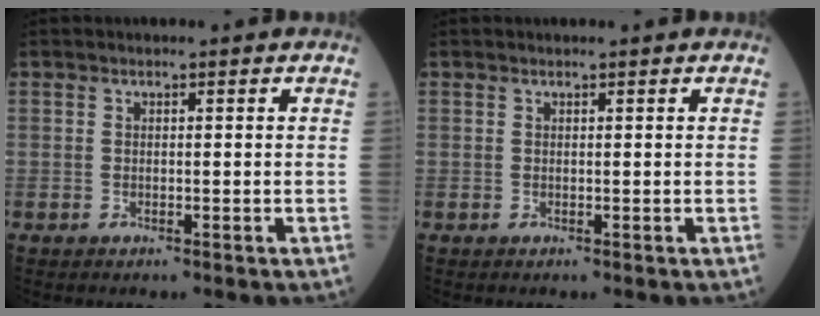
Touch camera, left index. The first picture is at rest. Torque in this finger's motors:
{"motor_torque": [0.05, -0.15, 0.00, -0.01]}